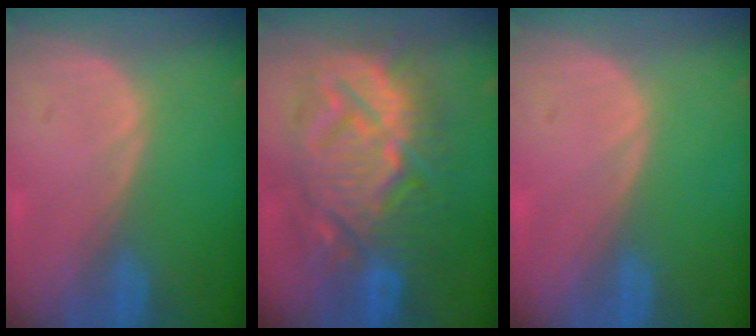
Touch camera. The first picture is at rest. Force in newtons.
{"total": 13.7, "press": 13.6, "slide": 1.3}
{"total": 0.0}